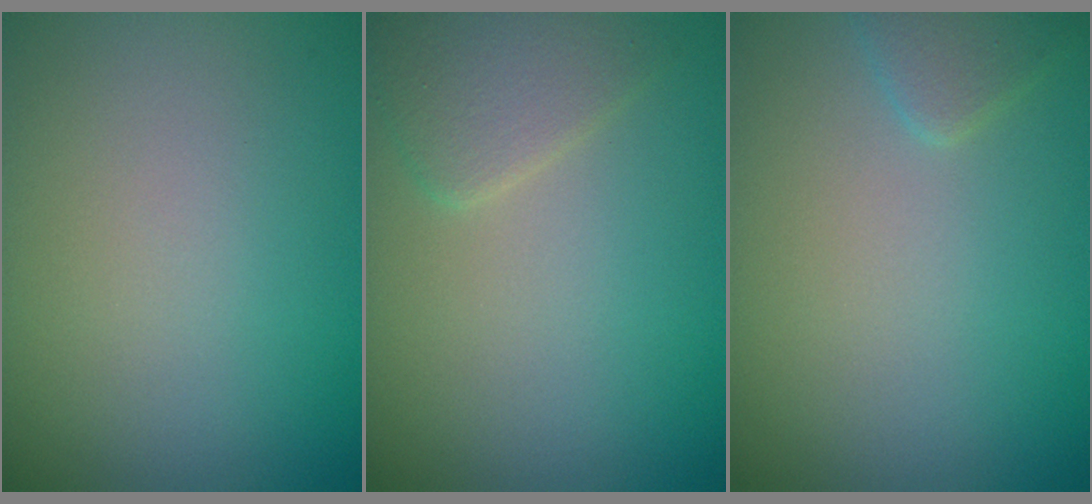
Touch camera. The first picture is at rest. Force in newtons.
{"total": 2.3, "press": 2.3, "slide": 0.0}
{"total": 1.4, "press": 1.4, "slide": 0.1}